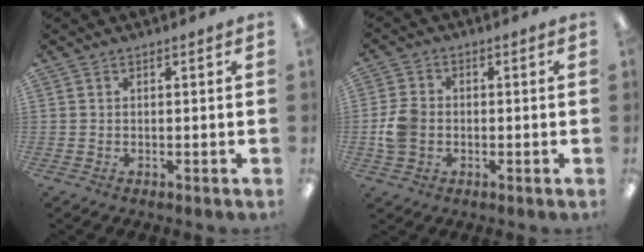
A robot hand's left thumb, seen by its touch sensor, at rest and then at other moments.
{"total": 6.5, "force": [-0.9, 5.4, 3.5], "torque": [-0.069, 0.009, -0.015]}